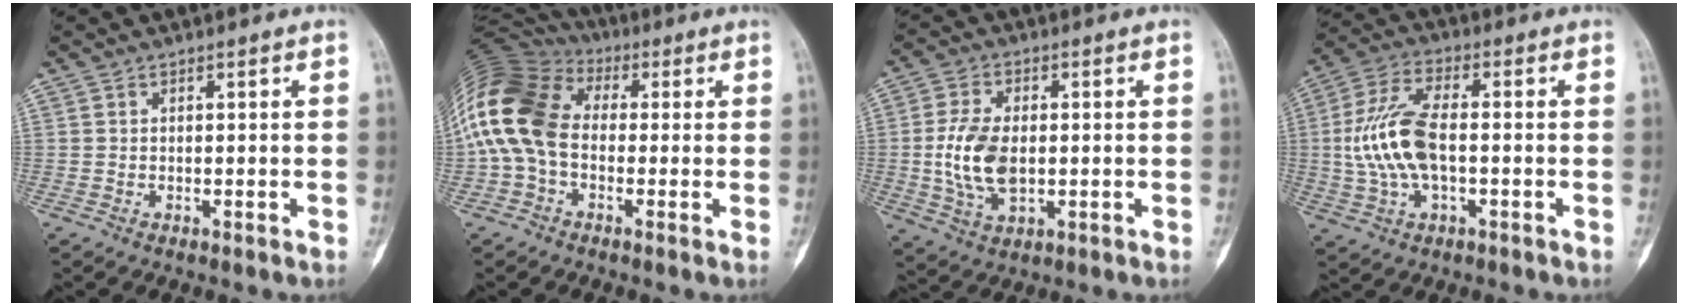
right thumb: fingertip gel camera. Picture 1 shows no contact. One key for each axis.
{"total": 16.8, "fx": -0.2, "fy": 12.0, "fz": 11.7, "tx": -0.242, "ty": 0.038, "tz": -0.015}
{"total": 10.3, "fx": -0.4, "fy": 6.0, "fz": 8.4, "tx": -0.166, "ty": -0.002, "tz": -0.003}
{"total": 12.6, "fx": -0.6, "fy": 6.0, "fz": 11.1, "tx": -0.241, "ty": 0.022, "tz": -0.012}